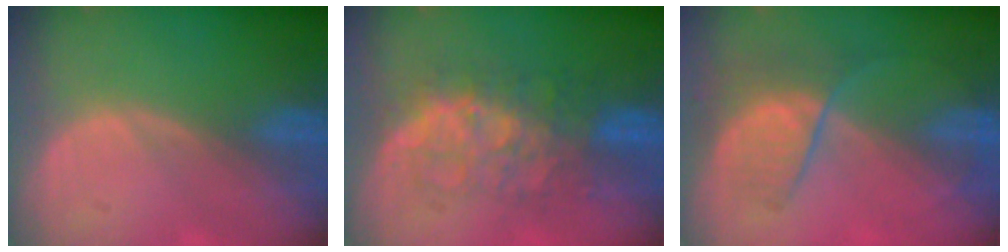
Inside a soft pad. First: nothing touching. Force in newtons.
{"total": 8.0, "press": 8.0, "slide": 0.6}
{"total": 6.6, "press": 6.0, "slide": 2.8}